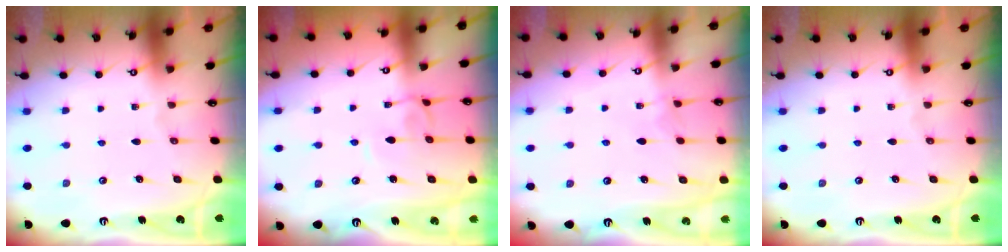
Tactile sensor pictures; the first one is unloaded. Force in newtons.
{"total": 2.3, "press": 2.2, "slide": 0.3}
{"total": 2.3, "press": 2.3, "slide": 0.3}
{"total": 0.0}